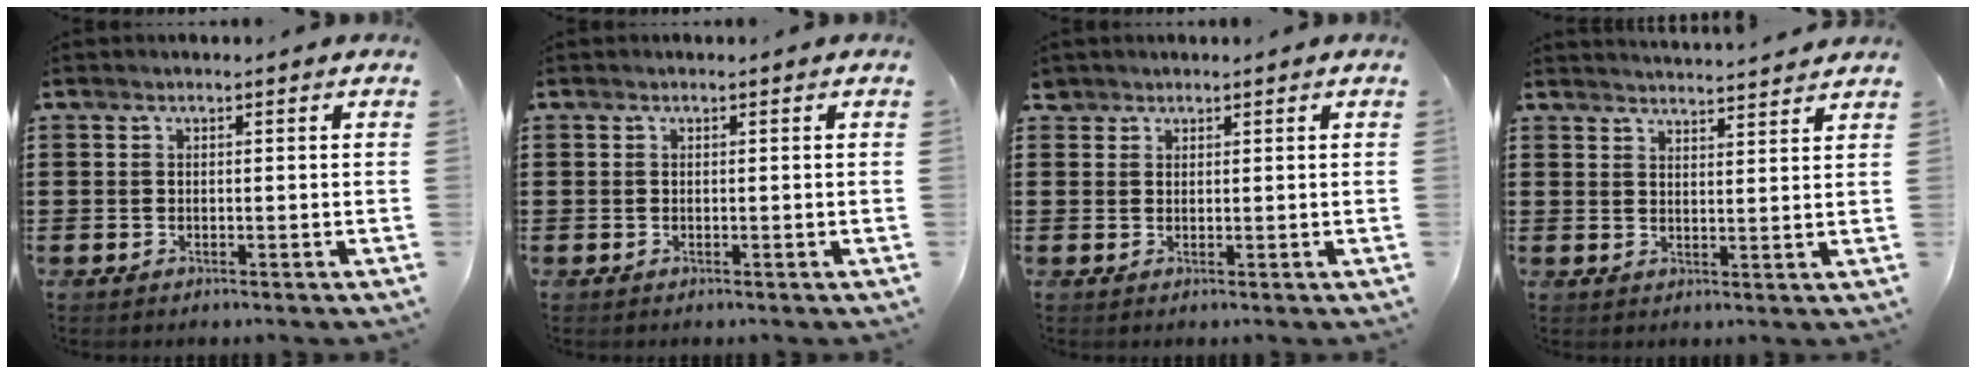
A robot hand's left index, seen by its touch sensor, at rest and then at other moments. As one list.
[{"total": 0.0}, {"total": 1.5, "force": [1.2, 0.8, 0.2], "torque": [-0.008, 0.004, 0.025]}, {"total": 2.9, "force": [2.9, -0.3, 0.0], "torque": [-0.008, -0.013, 0.052]}]